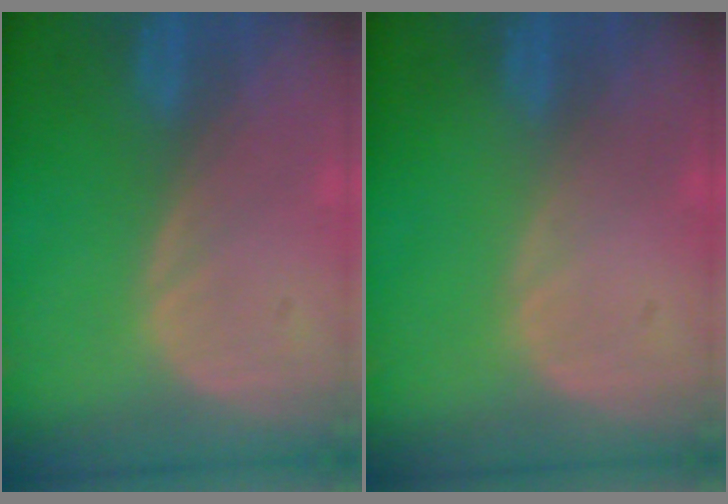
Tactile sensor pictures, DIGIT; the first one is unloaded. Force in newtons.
{"total": 0.0}